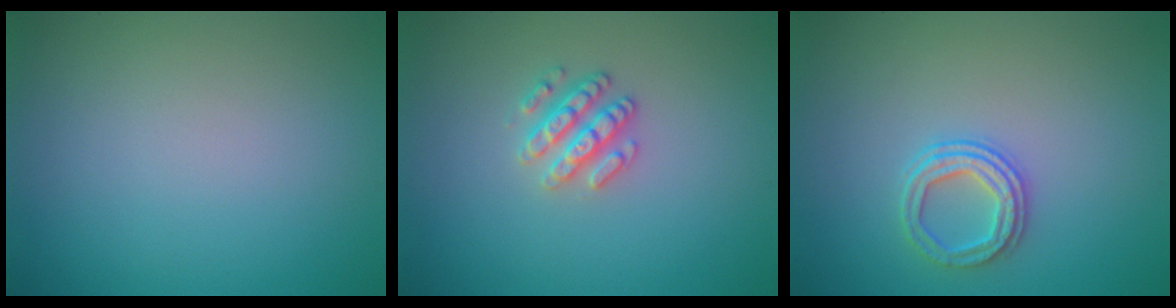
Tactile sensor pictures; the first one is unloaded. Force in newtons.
{"total": 2.6, "press": 2.5, "slide": 0.4}
{"total": 2.5, "press": 2.3, "slide": 1.0}